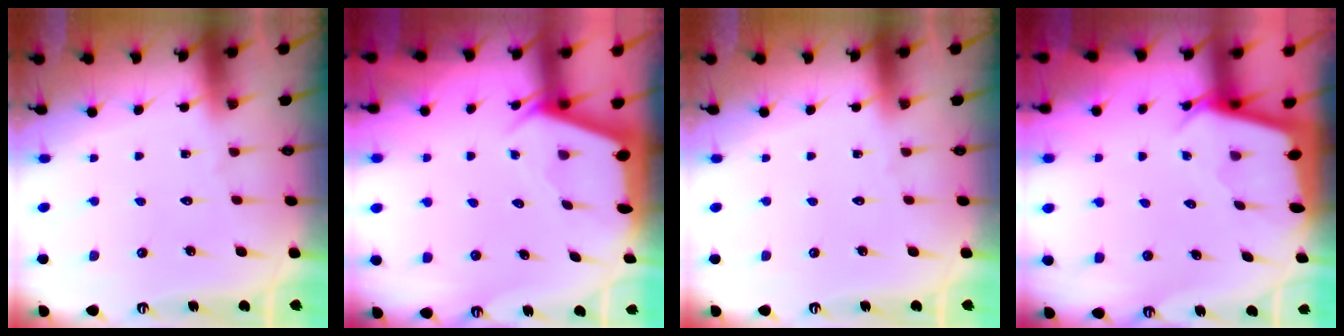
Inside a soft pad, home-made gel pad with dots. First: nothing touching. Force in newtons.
{"total": 2.4, "press": 2.4, "slide": 0.3}
{"total": 0.0}
{"total": 2.4, "press": 2.4, "slide": 0.2}